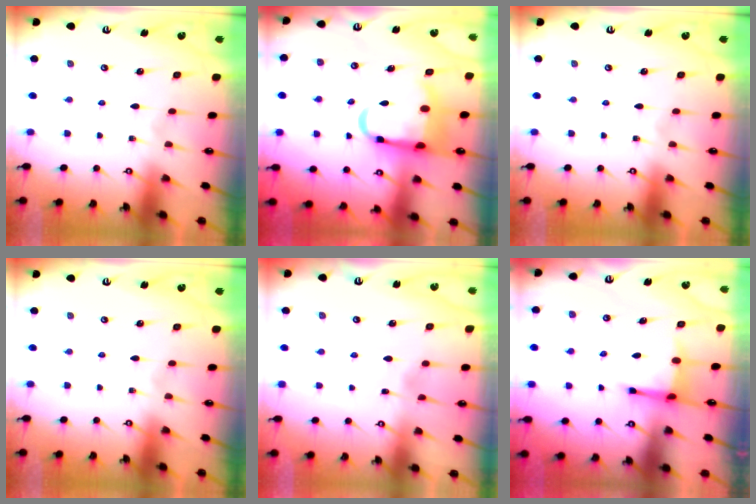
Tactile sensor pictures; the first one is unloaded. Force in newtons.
{"total": 13.2, "press": 12.9, "slide": 2.9}
{"total": 0.0}
{"total": 0.0}
{"total": 2.9, "press": 2.9, "slide": 0.4}
{"total": 3.9, "press": 3.8, "slide": 1.0}